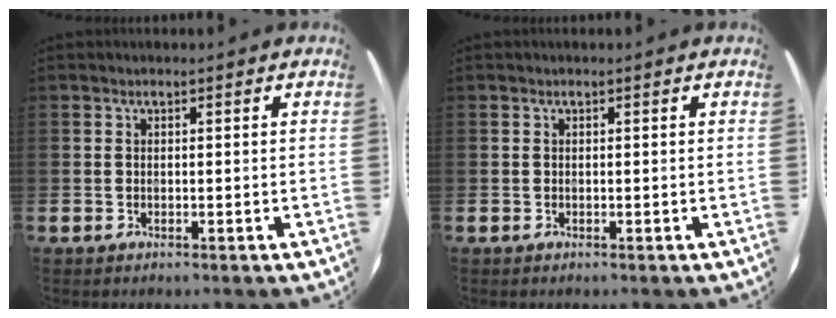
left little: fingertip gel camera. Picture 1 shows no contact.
{"total": 0.0}